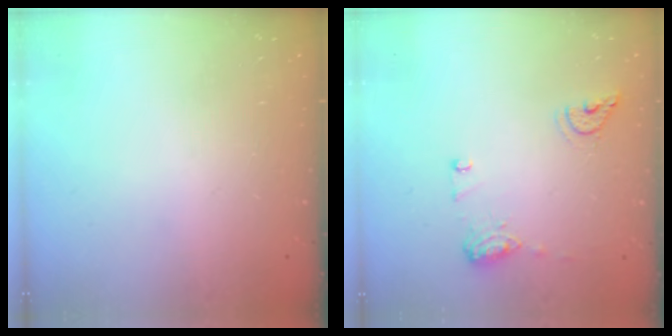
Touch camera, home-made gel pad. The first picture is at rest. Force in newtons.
{"total": 9.1, "press": 9.1, "slide": 1.1}